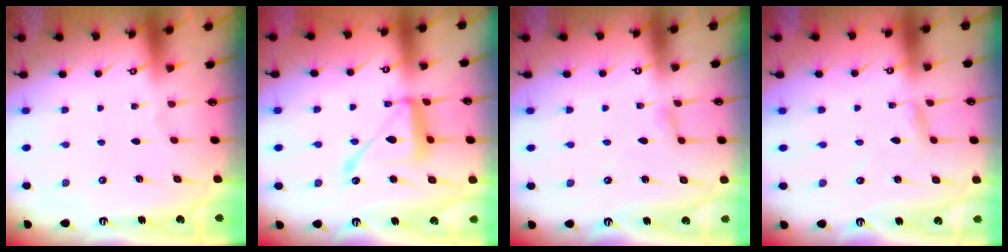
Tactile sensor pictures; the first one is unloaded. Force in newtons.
{"total": 14.0, "press": 13.9, "slide": 1.3}
{"total": 3.1, "press": 3.0, "slide": 0.3}
{"total": 2.2, "press": 2.2, "slide": 0.1}